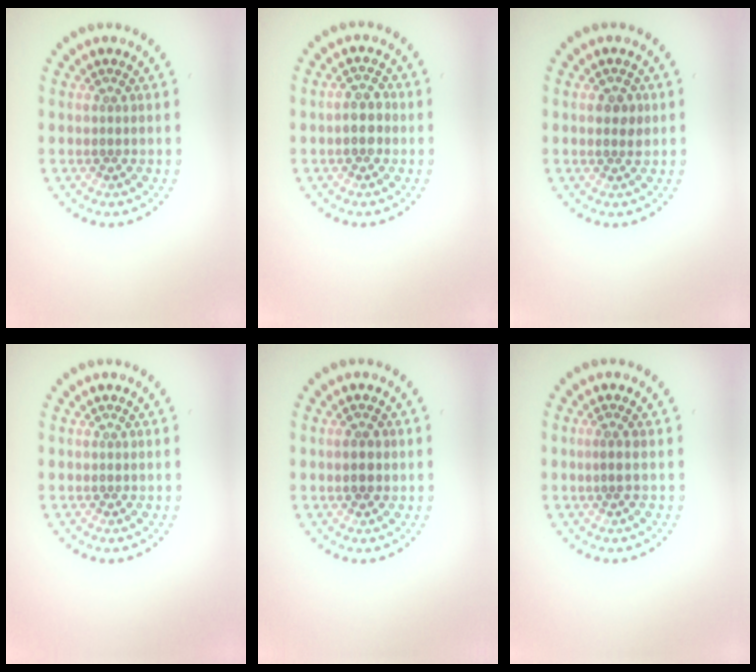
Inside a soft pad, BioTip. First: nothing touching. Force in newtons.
{"total": 2.0, "press": 2.0, "slide": 0.6}
{"total": 1.7, "press": 1.7, "slide": 0.2}
{"total": 0.0}
{"total": 1.8, "press": 1.8, "slide": 0.0}
{"total": 0.6, "press": 0.4, "slide": 0.4}